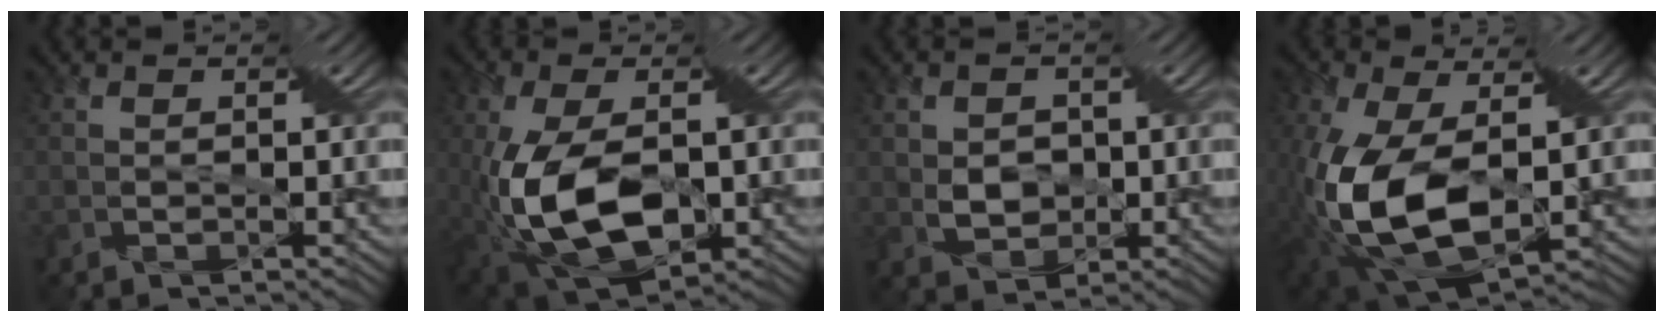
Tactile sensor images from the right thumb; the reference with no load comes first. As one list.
[{"total": 14.2, "force": [-2.2, 7.5, 11.8], "torque": [-0.259, -0.029, -0.034]}, {"total": 3.7, "force": [0.2, 2.9, 2.2], "torque": [-0.068, -0.005, -0.001]}, {"total": 14.2, "force": [-1.8, 7.8, 11.8], "torque": [-0.284, -0.034, -0.024]}]